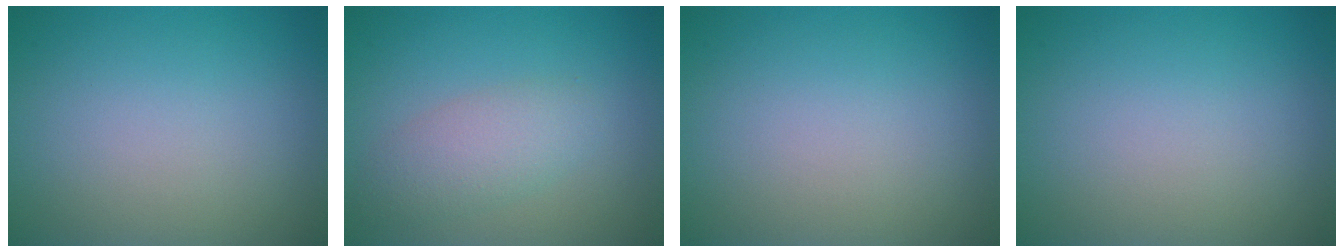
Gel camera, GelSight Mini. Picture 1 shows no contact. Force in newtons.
{"total": 3.0, "press": 3.0, "slide": 0.2}
{"total": 0.0}
{"total": 0.0}